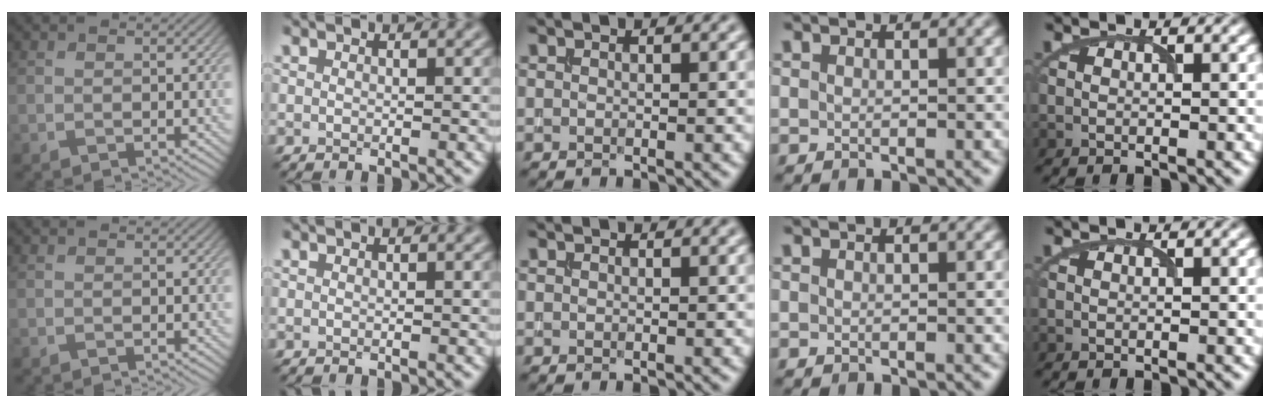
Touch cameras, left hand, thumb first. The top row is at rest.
{}